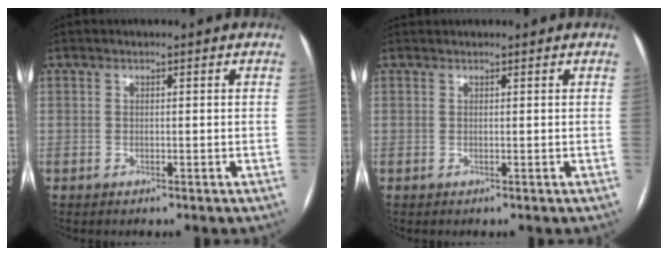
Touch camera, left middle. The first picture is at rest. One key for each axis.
{"total": 1.2, "fx": 1.2, "fy": 0.2, "fz": 0.1, "tx": -0.007, "ty": 0.027, "tz": 0.023}